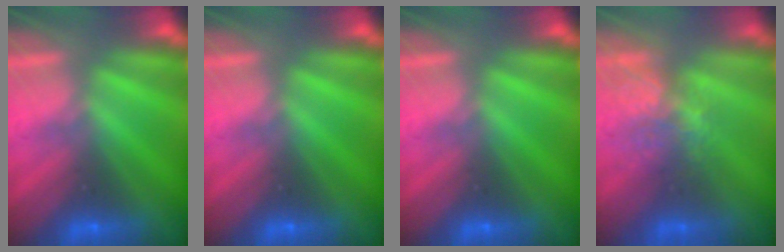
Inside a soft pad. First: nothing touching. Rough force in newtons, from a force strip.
{"total": 0.0}
{"total": 0.0}
{"total": 3.7}